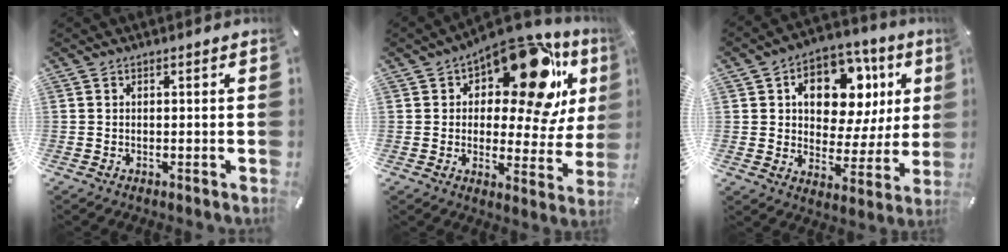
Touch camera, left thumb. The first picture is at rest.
{"total": 21.4, "force": [12.2, 9.5, 14.9], "torque": [-0.199, -0.090, 0.199]}
{"total": 14.9, "force": [6.3, 10.1, 9.0], "torque": [-0.126, -0.034, 0.109]}